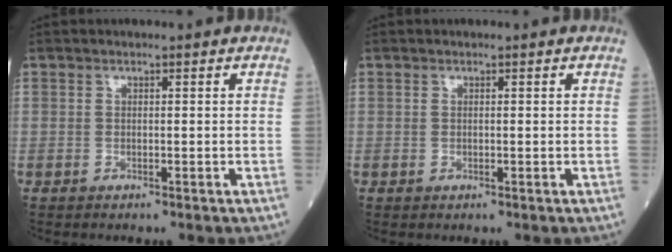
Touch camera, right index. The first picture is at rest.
{"total": 0.0}